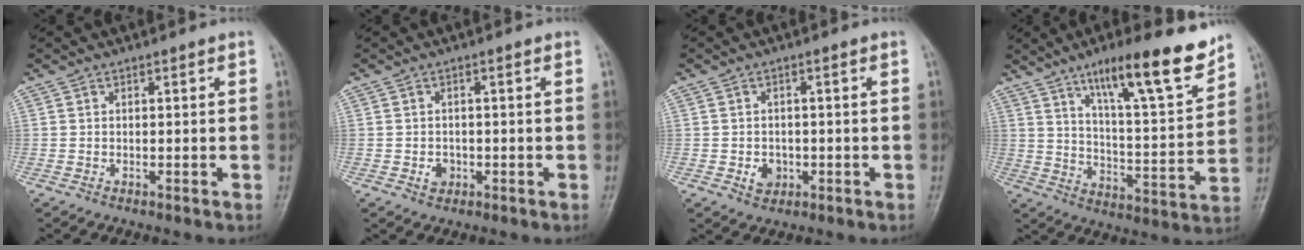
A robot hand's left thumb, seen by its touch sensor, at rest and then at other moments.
{"total": 2.1, "force": [-0.7, 1.8, 0.9], "torque": [-0.006, 0.003, -0.007]}
{"total": 3.1, "force": [-0.8, 2.6, 1.5], "torque": [-0.011, 0.003, -0.007]}
{"total": 17.6, "force": [11.8, 3.4, 12.6], "torque": [-0.169, -0.065, 0.192]}